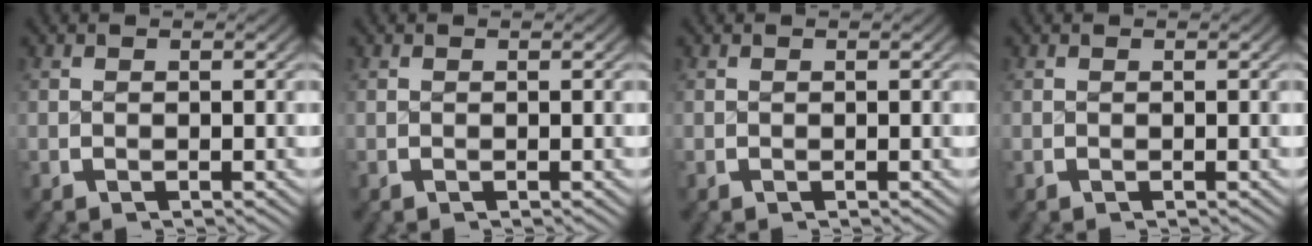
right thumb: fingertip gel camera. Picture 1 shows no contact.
{"total": 0.0}
{"total": 0.0}
{"total": 0.0}